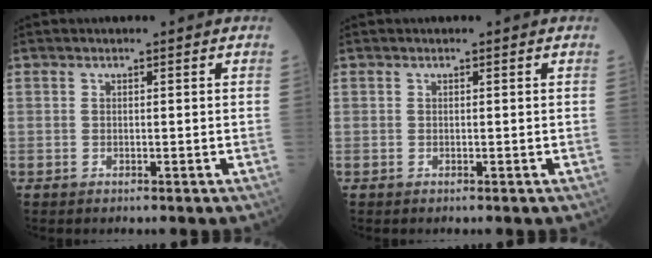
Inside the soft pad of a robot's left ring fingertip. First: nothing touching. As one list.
[{"total": 0.0}]